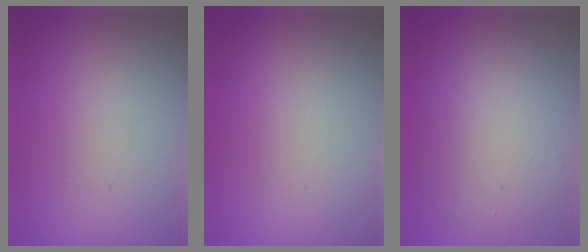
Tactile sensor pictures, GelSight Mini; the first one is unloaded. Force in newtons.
{"total": 0.0}
{"total": 6.7, "press": 6.7, "slide": 0.4}